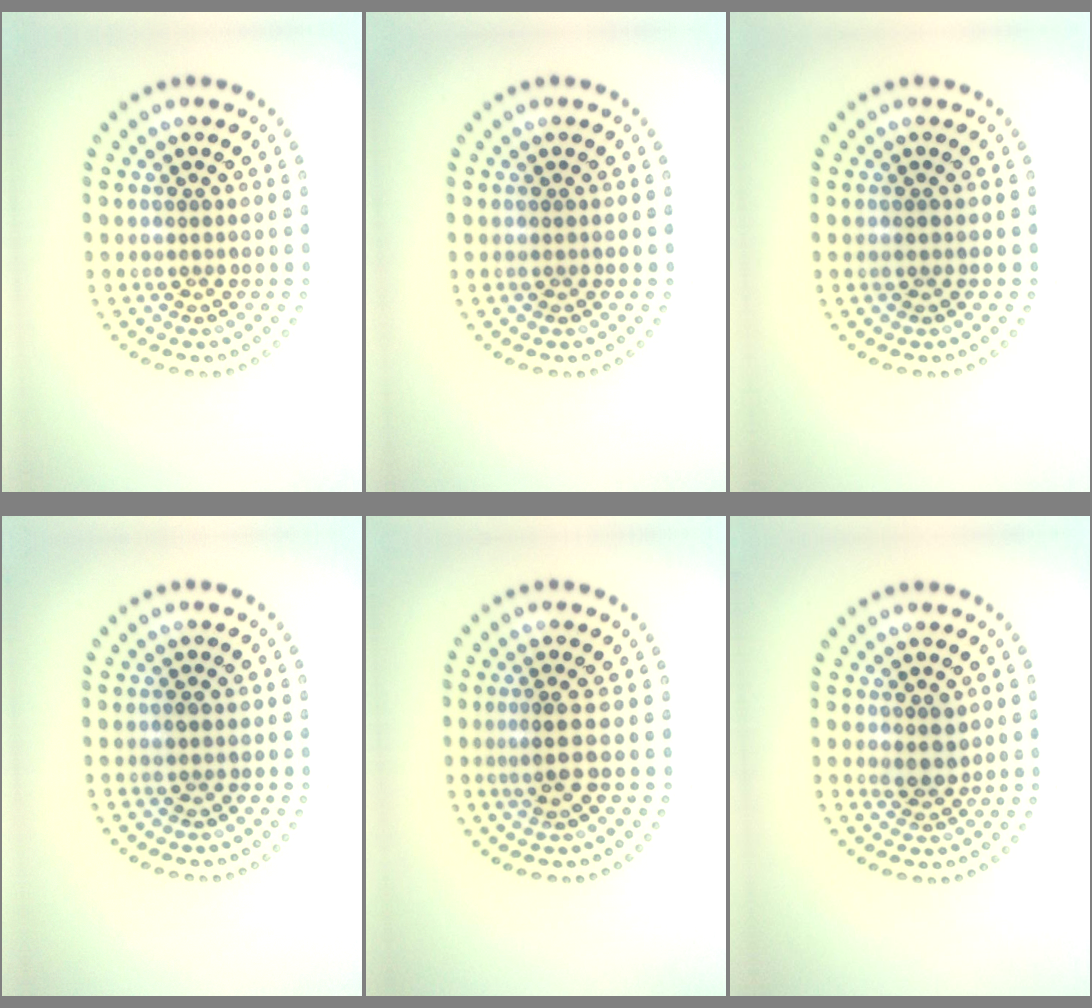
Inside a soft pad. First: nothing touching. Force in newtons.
{"total": 0.0}
{"total": 0.5, "press": 0.5, "slide": 0.0}
{"total": 0.7, "press": 0.7, "slide": 0.0}
{"total": 2.4, "press": 2.1, "slide": 1.3}
{"total": 2.1, "press": 1.9, "slide": 0.8}